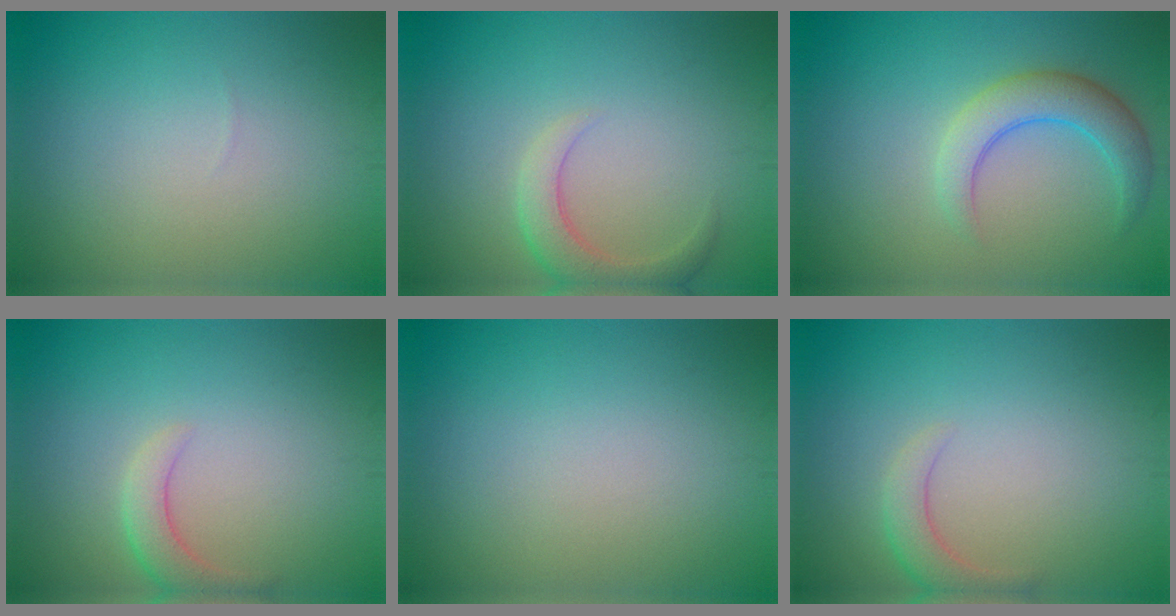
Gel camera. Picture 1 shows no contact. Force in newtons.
{"total": 3.0, "press": 3.0, "slide": 0.3}
{"total": 4.0, "press": 4.0, "slide": 0.3}
{"total": 2.4, "press": 2.4, "slide": 0.2}
{"total": 0.0}
{"total": 2.3, "press": 2.3, "slide": 0.3}